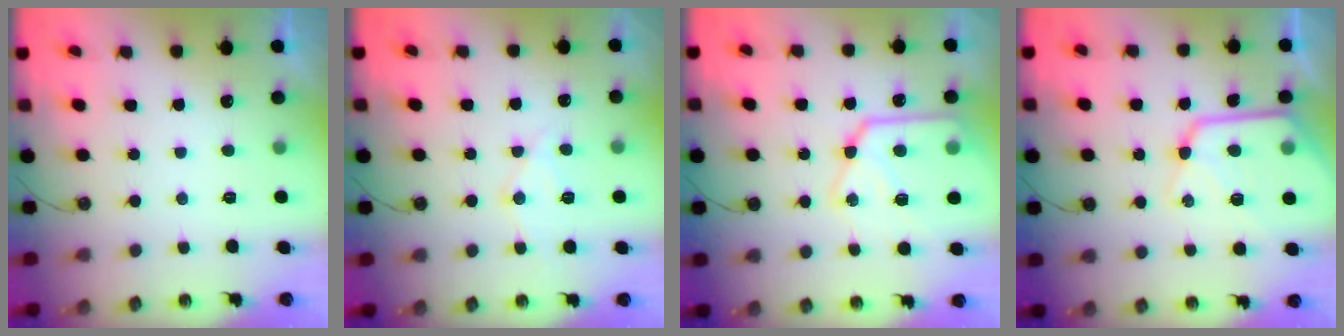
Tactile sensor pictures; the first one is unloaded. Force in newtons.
{"total": 9.9, "press": 9.9, "slide": 0.8}
{"total": 17.7, "press": 17.6, "slide": 2.0}
{"total": 15.9, "press": 15.8, "slide": 1.5}